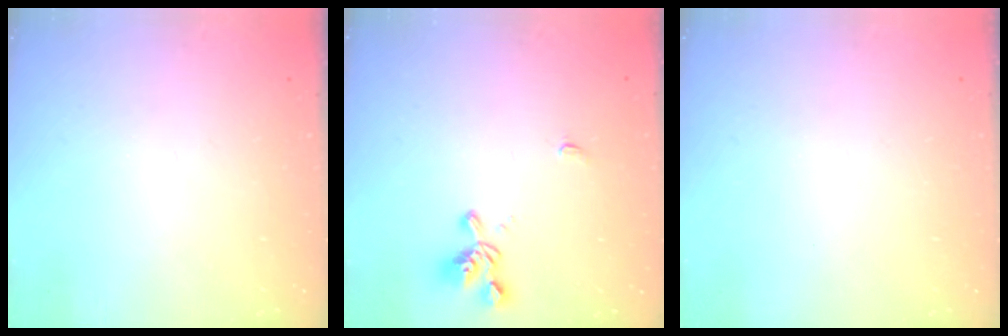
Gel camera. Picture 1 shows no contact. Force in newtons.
{"total": 1.2, "press": 0.7, "slide": 1.0}
{"total": 0.0}